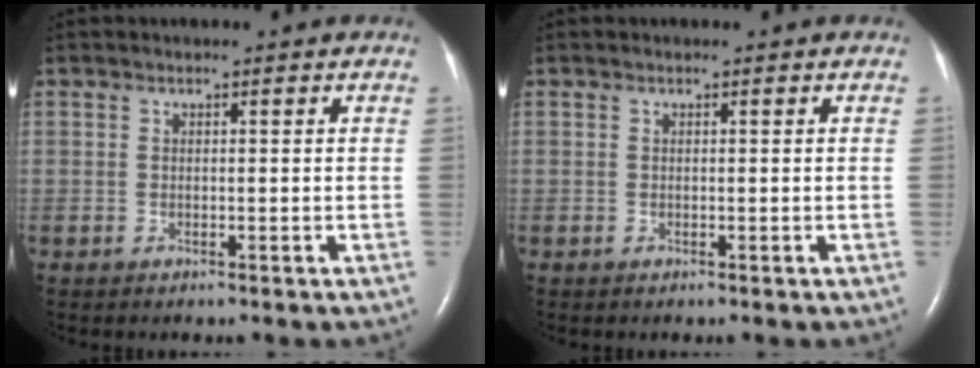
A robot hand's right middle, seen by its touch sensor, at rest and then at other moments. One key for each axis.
{"total": 0.0}